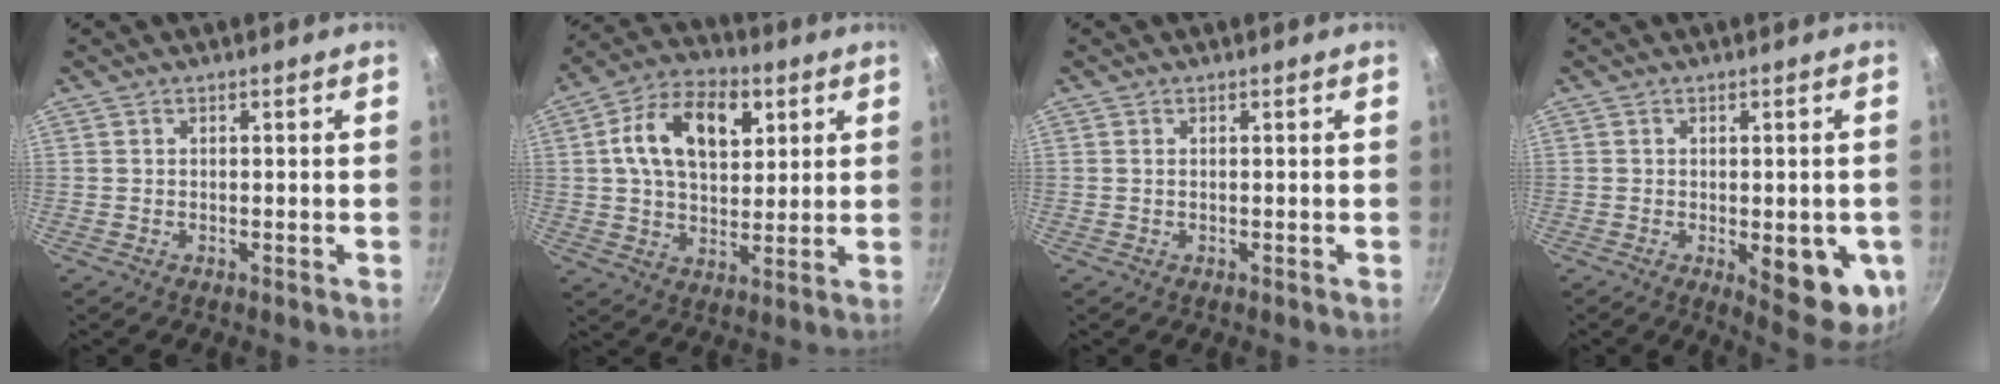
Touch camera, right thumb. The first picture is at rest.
{"total": 15.6, "force": [4.6, 9.8, 11.3], "torque": [-0.169, 0.003, 0.075]}
{"total": 0.0}
{"total": 12.0, "force": [-3.4, 4.9, 10.4], "torque": [-0.113, -0.011, -0.030]}